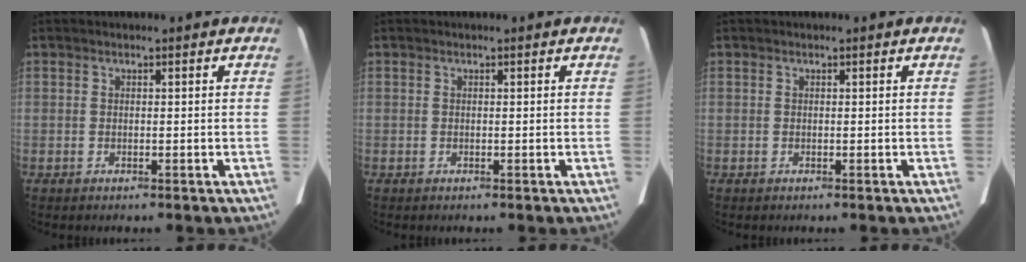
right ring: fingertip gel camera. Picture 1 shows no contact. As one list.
[{"total": 0.0}, {"total": 0.0}]